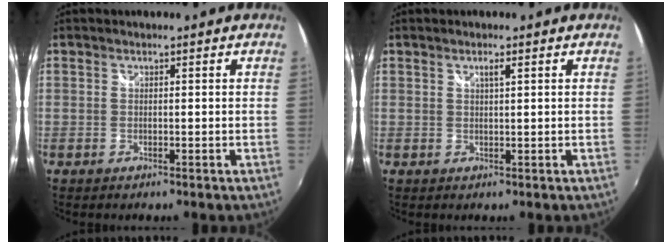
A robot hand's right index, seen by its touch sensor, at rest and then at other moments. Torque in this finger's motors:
{"motor_torque": [0.07, 0.04, 0.01, 0.03]}